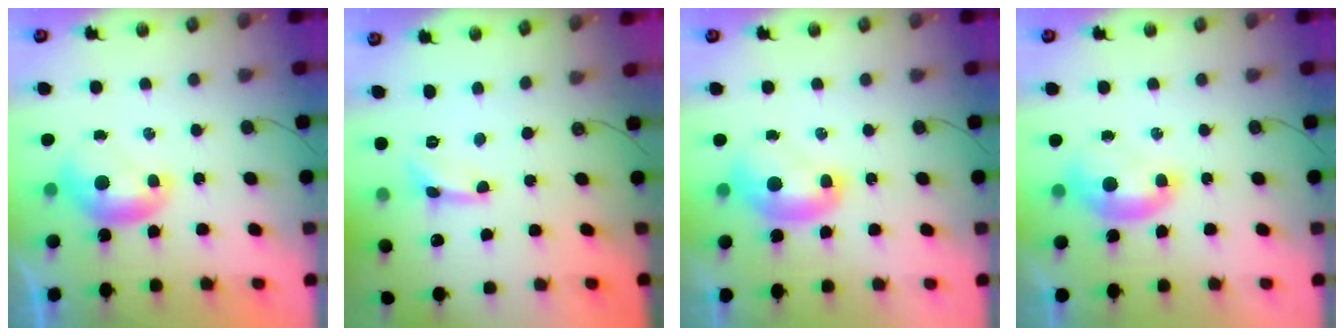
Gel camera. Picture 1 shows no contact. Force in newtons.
{"total": 1.6, "press": 1.5, "slide": 0.4}
{"total": 2.4, "press": 2.4, "slide": 0.2}
{"total": 1.6, "press": 1.5, "slide": 0.6}